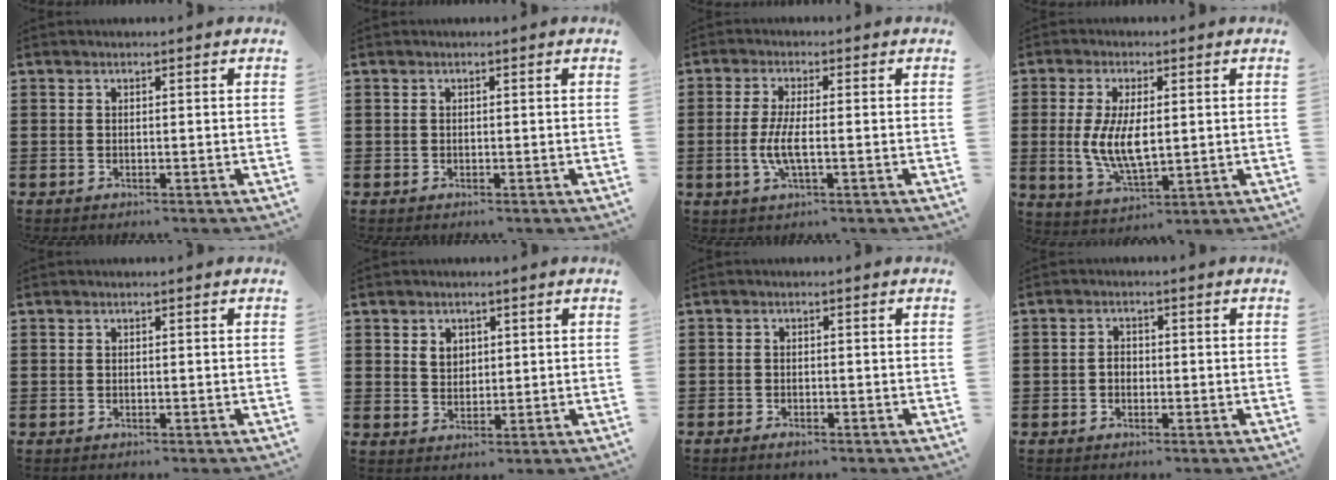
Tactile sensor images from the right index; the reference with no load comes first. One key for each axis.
{"total": 0.0}
{"total": 5.0, "fx": -0.9, "fy": 1.2, "fz": 4.8, "tx": -0.111, "ty": -0.008, "tz": -0.026}
{"total": 7.6, "fx": 0.2, "fy": 3.4, "fz": 6.8, "tx": -0.147, "ty": 0.000, "tz": 0.001}
{"total": 0.0}
{"total": 2.5, "fx": 1.3, "fy": 2.0, "fz": 1.0, "tx": -0.026, "ty": 0.007, "tz": 0.024}
{"total": 1.0, "fx": -0.8, "fy": 0.3, "fz": 0.3, "tx": -0.008, "ty": -0.003, "tz": -0.017}
{"total": 1.4, "fx": -0.4, "fy": 1.0, "fz": 0.9, "tx": -0.019, "ty": 0.002, "tz": -0.008}